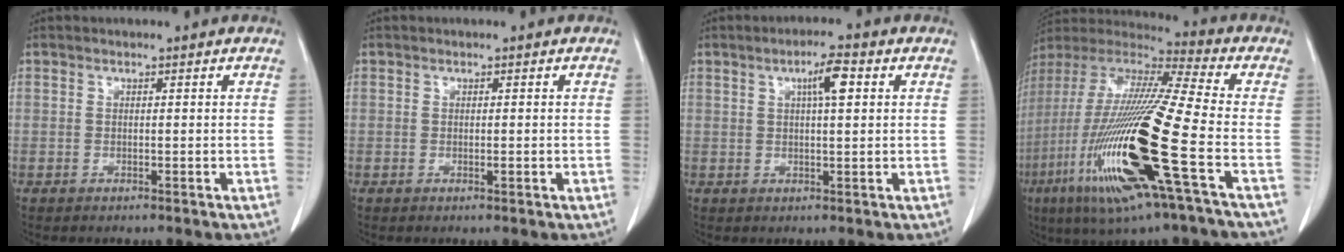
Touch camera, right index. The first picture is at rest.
{"total": 0.7, "force": [-0.1, 0.2, 0.6], "torque": [-0.009, -0.001, 0.002]}
{"total": 4.4, "force": [1.5, 0.6, 4.1], "torque": [-0.072, 0.005, 0.025]}
{"total": 24.4, "force": [-7.8, 1.3, 23.1], "torque": [-0.490, -0.043, -0.151]}